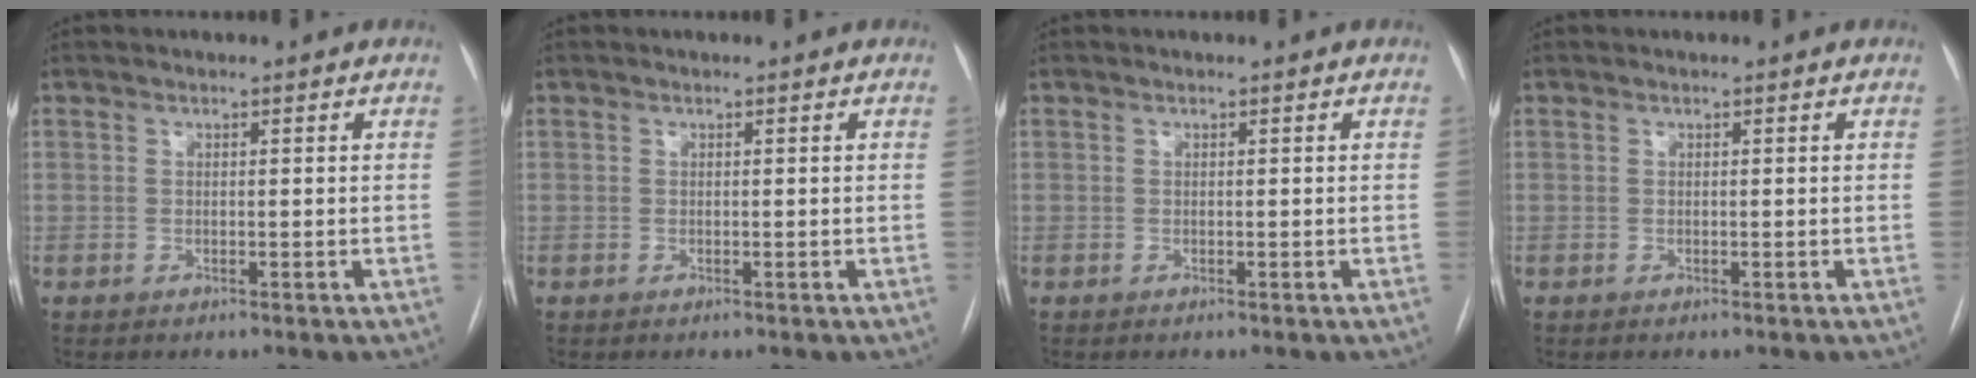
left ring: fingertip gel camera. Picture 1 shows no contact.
{"total": 0.0}
{"total": 0.0}
{"total": 0.0}